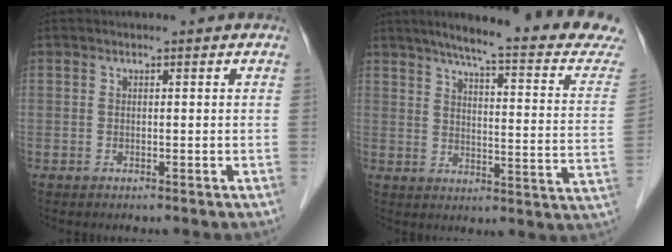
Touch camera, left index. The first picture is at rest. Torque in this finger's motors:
{"motor_torque": [0.98, -1.16, 0.26, 0.05]}